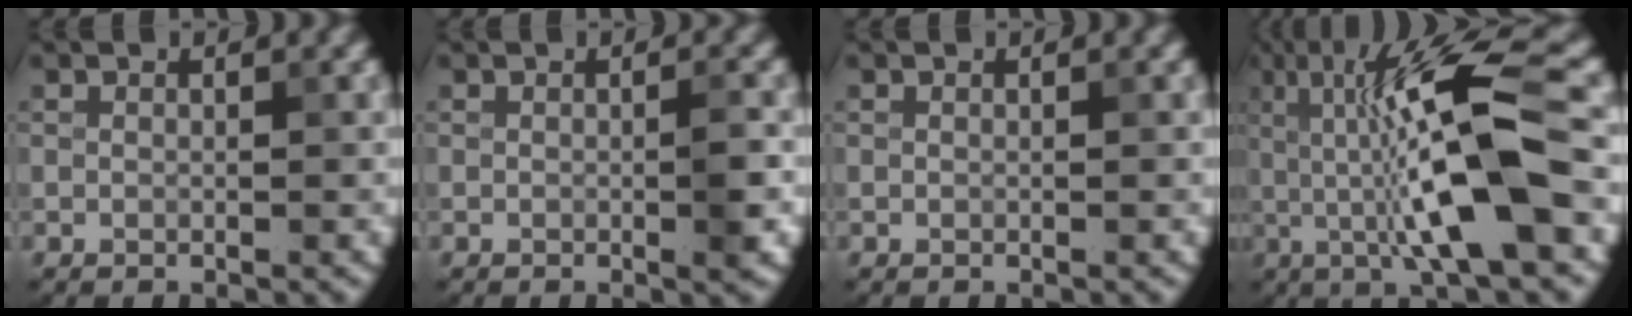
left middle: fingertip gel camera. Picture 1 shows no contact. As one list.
[{"total": 1.8, "force": [-0.2, 0.2, 1.8], "torque": [-0.028, -0.003, -0.004]}, {"total": 0.0}, {"total": 11.2, "force": [0.3, 2.2, 11.0], "torque": [-0.180, 0.003, 0.006]}]